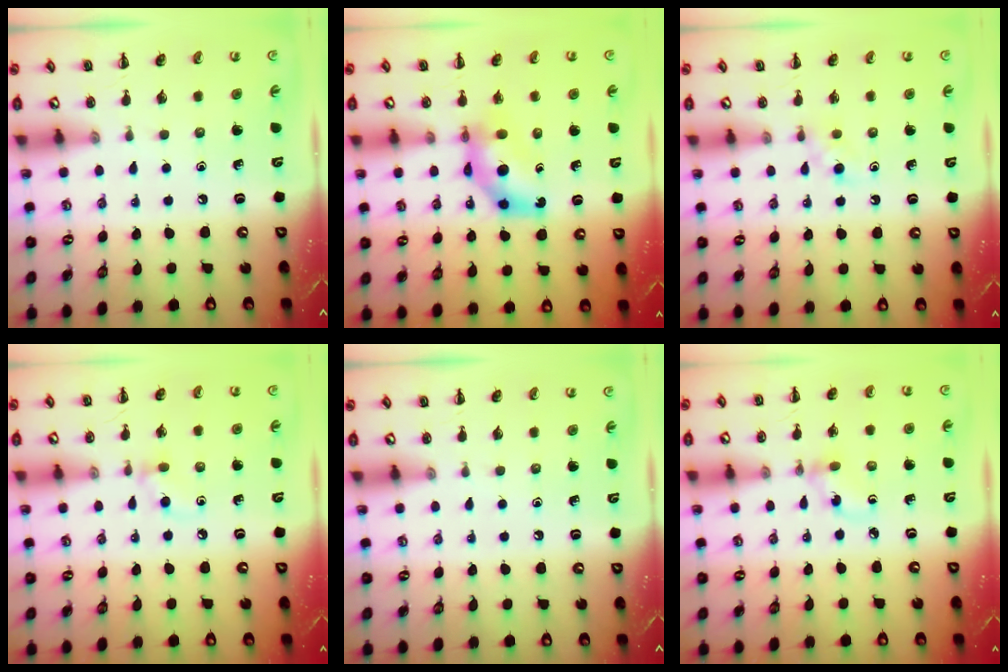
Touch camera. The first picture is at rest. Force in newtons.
{"total": 7.0, "press": 7.0, "slide": 0.8}
{"total": 3.6, "press": 3.2, "slide": 1.5}
{"total": 5.8, "press": 5.6, "slide": 1.6}
{"total": 0.0}
{"total": 2.9, "press": 2.7, "slide": 0.9}